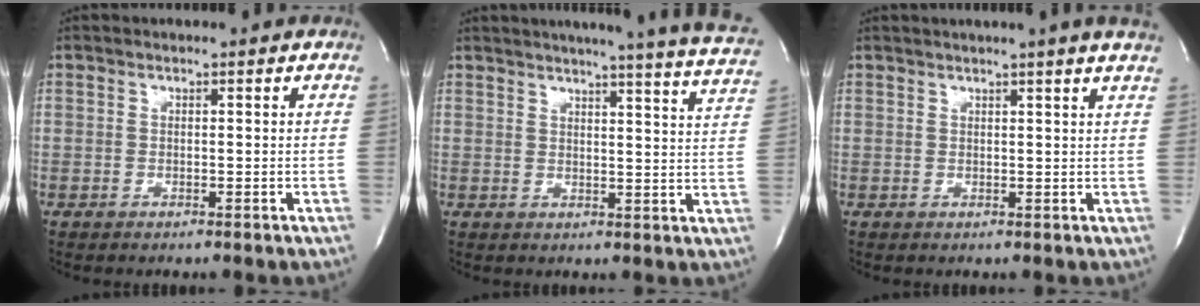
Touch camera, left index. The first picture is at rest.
{"total": 20.8, "force": [18.9, -0.4, 8.8], "torque": [-0.129, -0.064, 0.212]}
{"total": 5.6, "force": [4.6, -1.3, 2.8], "torque": [-0.037, 0.007, 0.045]}